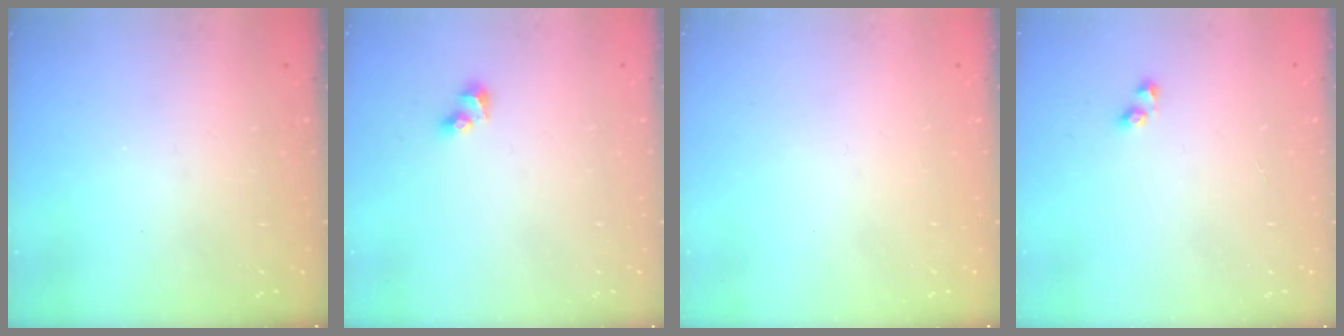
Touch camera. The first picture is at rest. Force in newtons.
{"total": 3.7, "press": 3.3, "slide": 1.5}
{"total": 0.0}
{"total": 2.0, "press": 1.7, "slide": 1.0}